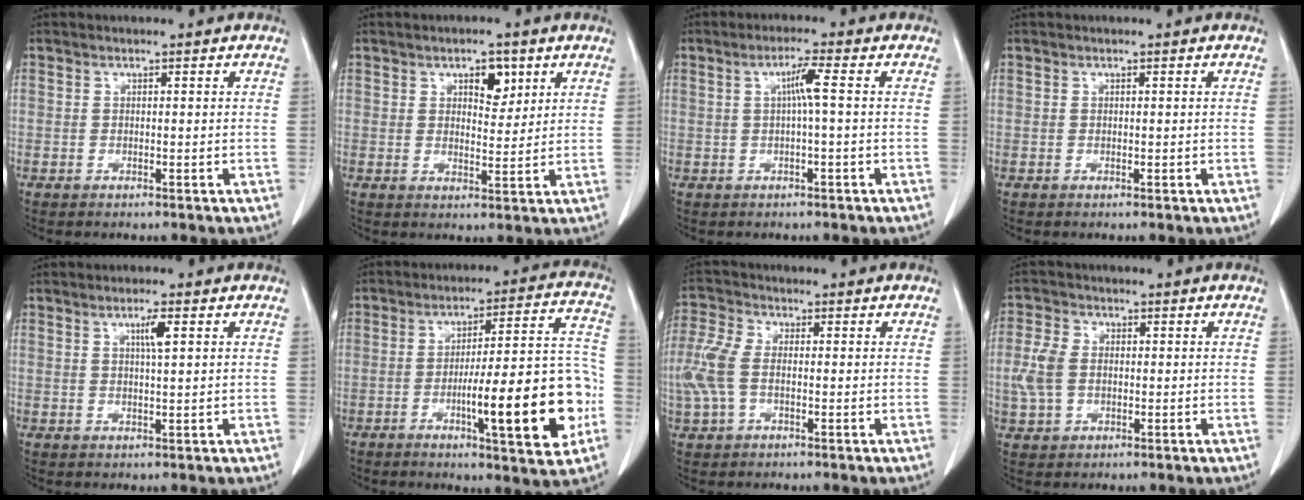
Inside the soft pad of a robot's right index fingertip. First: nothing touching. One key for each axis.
{"total": 4.4, "fx": 2.3, "fy": 2.1, "fz": 3.1, "tx": -0.046, "ty": 0.001, "tz": 0.036}
{"total": 3.3, "fx": 0.3, "fy": -0.4, "fz": 3.2, "tx": -0.060, "ty": 0.007, "tz": 0.007}
{"total": 0.0}
{"total": 2.7, "fx": 1.1, "fy": 0.0, "fz": 2.5, "tx": -0.045, "ty": -0.001, "tz": 0.019}
{"total": 17.7, "fx": -5.0, "fy": 2.5, "fz": 16.8, "tx": -0.219, "ty": 0.019, "tz": -0.065}
{"total": 6.7, "fx": -0.7, "fy": 3.7, "fz": 5.5, "tx": -0.161, "ty": 0.010, "tz": -0.016}
{"total": 5.5, "fx": -0.1, "fy": 3.9, "fz": 3.9, "tx": -0.107, "ty": 0.010, "tz": -0.001}